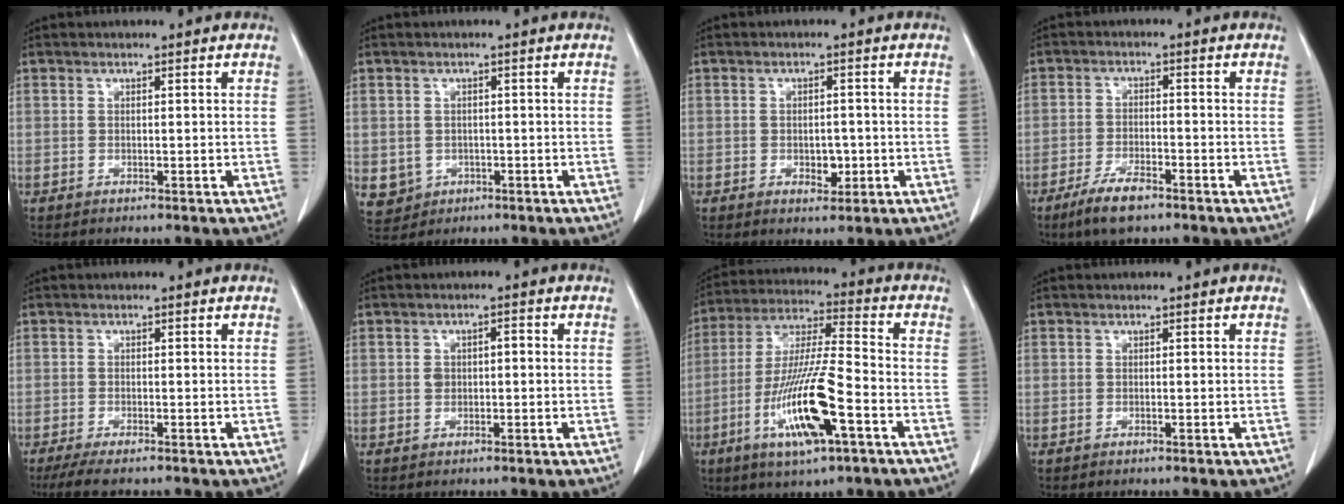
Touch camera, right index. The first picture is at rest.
{"total": 5.1, "force": [-1.1, 4.9, 0.9], "torque": [-0.020, 0.002, -0.005]}
{"total": 3.0, "force": [-0.8, 1.8, 2.3], "torque": [-0.033, 0.001, -0.006]}
{"total": 5.8, "force": [-4.1, 1.3, 3.9], "torque": [-0.082, -0.008, -0.071]}
{"total": 5.1, "force": [-4.0, 0.8, 3.0], "torque": [-0.048, -0.012, -0.061]}
{"total": 2.3, "force": [-0.1, 1.6, 1.7], "torque": [-0.031, 0.015, 0.001]}
{"total": 15.7, "force": [-6.1, 1.9, 14.4], "torque": [-0.289, -0.016, -0.109]}
{"total": 0.0}